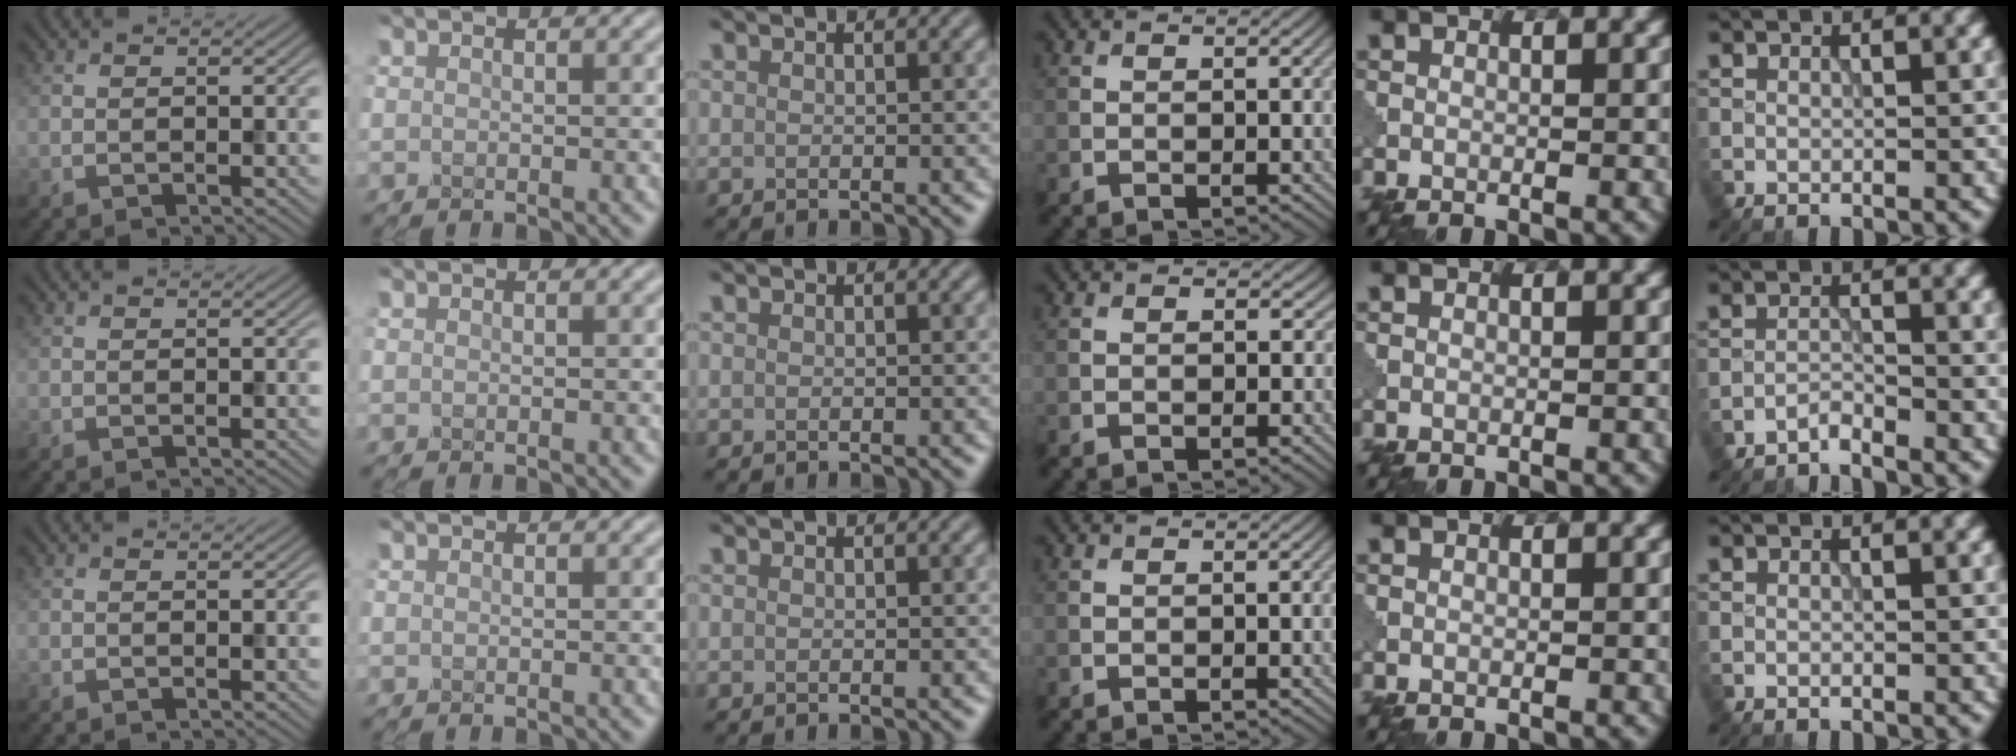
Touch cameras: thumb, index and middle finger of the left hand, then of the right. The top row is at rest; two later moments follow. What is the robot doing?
{"motion": "shake", "object": "medicine bottle"}